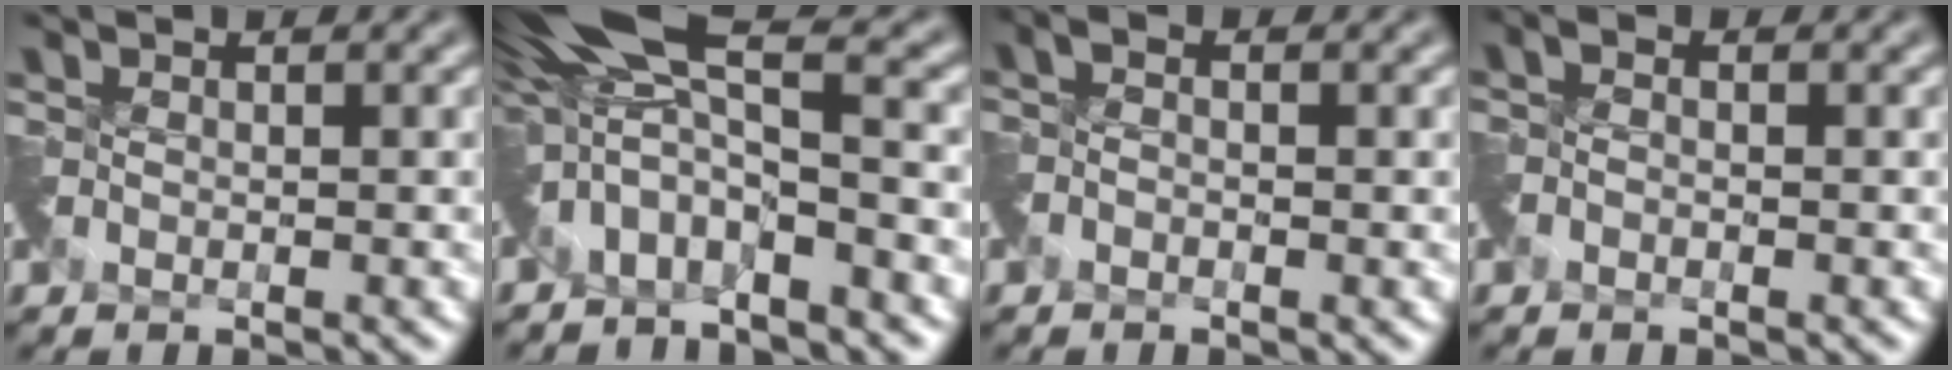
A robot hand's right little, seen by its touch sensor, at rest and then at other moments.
{"total": 6.8, "force": [-0.4, 2.8, 6.2], "torque": [-0.115, 0.007, -0.023]}
{"total": 1.2, "force": [-1.2, 0.1, -0.4], "torque": [0.002, -0.011, -0.022]}
{"total": 1.3, "force": [-1.1, 0.0, -0.7], "torque": [0.010, -0.010, -0.020]}